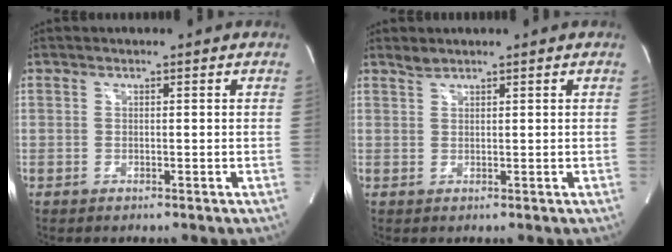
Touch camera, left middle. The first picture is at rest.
{"total": 1.1, "force": [1.1, 0.0, 0.2], "torque": [-0.006, 0.003, 0.026]}